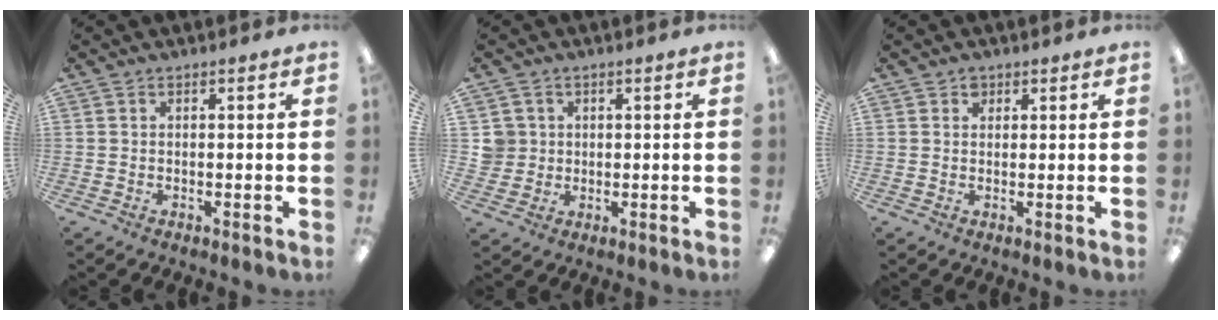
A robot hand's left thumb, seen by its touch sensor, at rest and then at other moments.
{"total": 4.4, "force": [0.9, 4.2, 0.4], "torque": [-0.014, 0.006, 0.017]}
{"total": 1.6, "force": [1.0, 1.1, 0.5], "torque": [-0.003, -0.002, 0.017]}